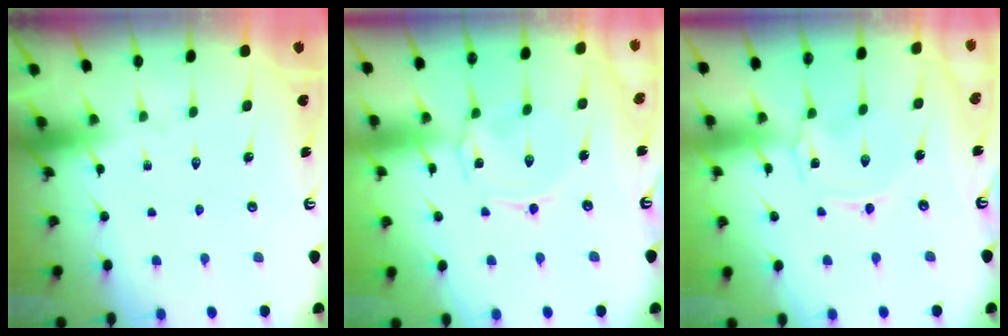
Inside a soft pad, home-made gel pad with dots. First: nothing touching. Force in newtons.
{"total": 1.1, "press": 1.0, "slide": 0.3}
{"total": 0.9, "press": 0.8, "slide": 0.2}